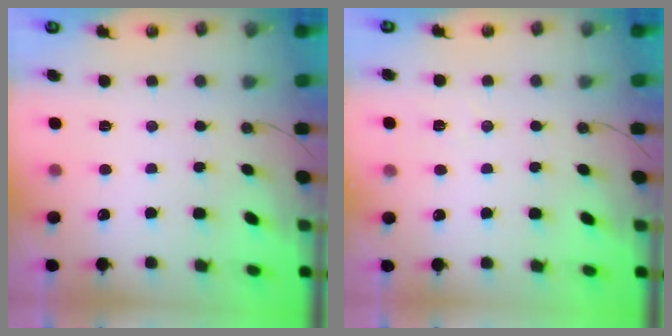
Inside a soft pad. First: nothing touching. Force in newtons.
{"total": 5.7, "press": 4.7, "slide": 3.2}